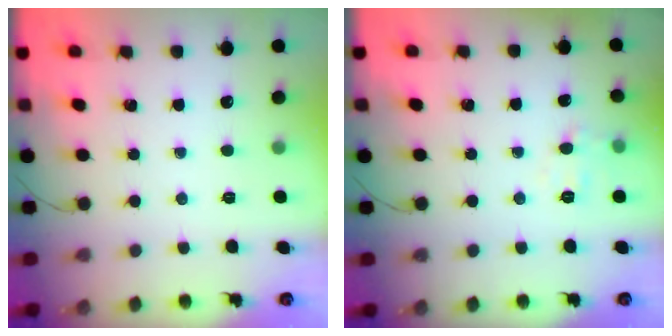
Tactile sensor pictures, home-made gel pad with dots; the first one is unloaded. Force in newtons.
{"total": 4.9, "press": 4.8, "slide": 1.3}